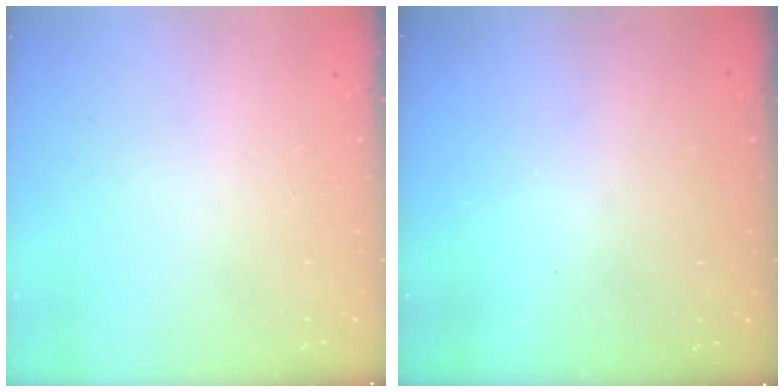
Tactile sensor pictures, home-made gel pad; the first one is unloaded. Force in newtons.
{"total": 3.0, "press": 3.0, "slide": 0.1}